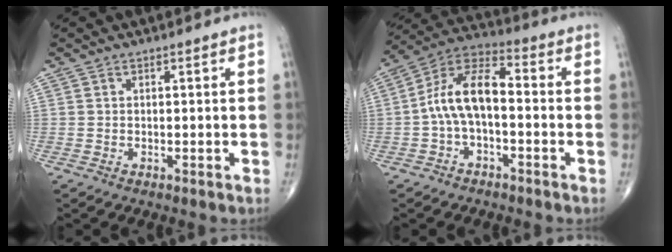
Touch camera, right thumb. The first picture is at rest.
{"total": 11.0, "force": [-1.3, 5.5, 9.5], "torque": [-0.172, 0.046, -0.034]}